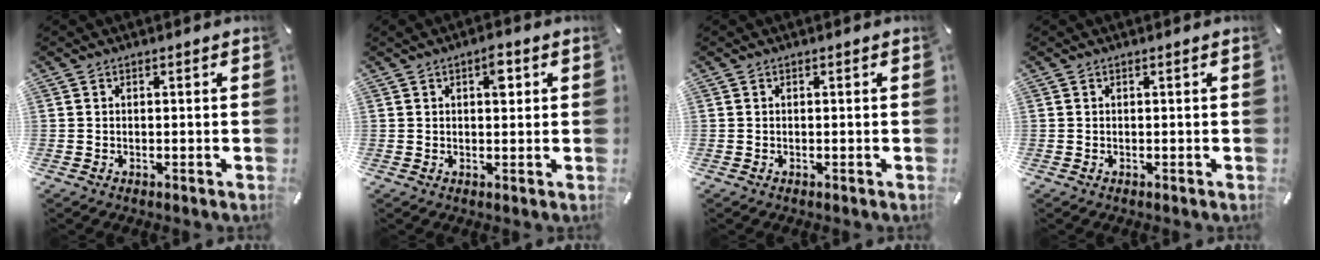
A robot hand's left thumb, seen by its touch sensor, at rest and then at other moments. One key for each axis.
{"total": 4.2, "fx": 1.4, "fy": 2.2, "fz": 3.3, "tx": -0.029, "ty": -0.008, "tz": 0.014}
{"total": 0.0}
{"total": 0.0}